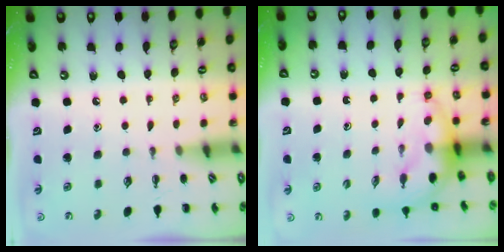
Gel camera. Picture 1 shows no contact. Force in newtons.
{"total": 7.0, "press": 6.9, "slide": 1.3}